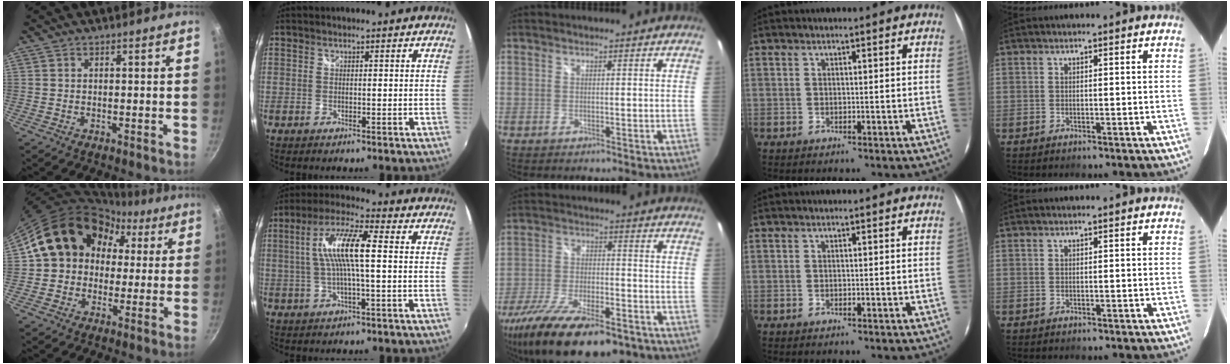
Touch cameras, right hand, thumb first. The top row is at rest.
{"thumb": {"total": 16.8, "force": [3.4, 14.3, 8.2], "torque": [-0.101, 0.043, 0.045]}, "index": {"total": 10.8, "force": [0.7, 1.7, 10.7], "torque": [-0.203, 0.014, 0.012]}, "middle": {"total": 22.6, "force": [-15.7, 8.1, 14.0], "torque": [-0.280, -0.055, -0.253]}}